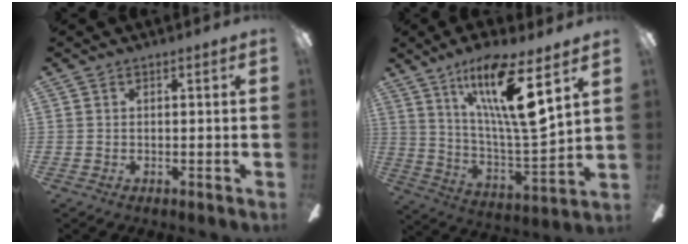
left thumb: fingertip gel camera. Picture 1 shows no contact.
{"total": 18.6, "force": [10.8, 2.8, 14.9], "torque": [-0.272, -0.057, 0.163]}